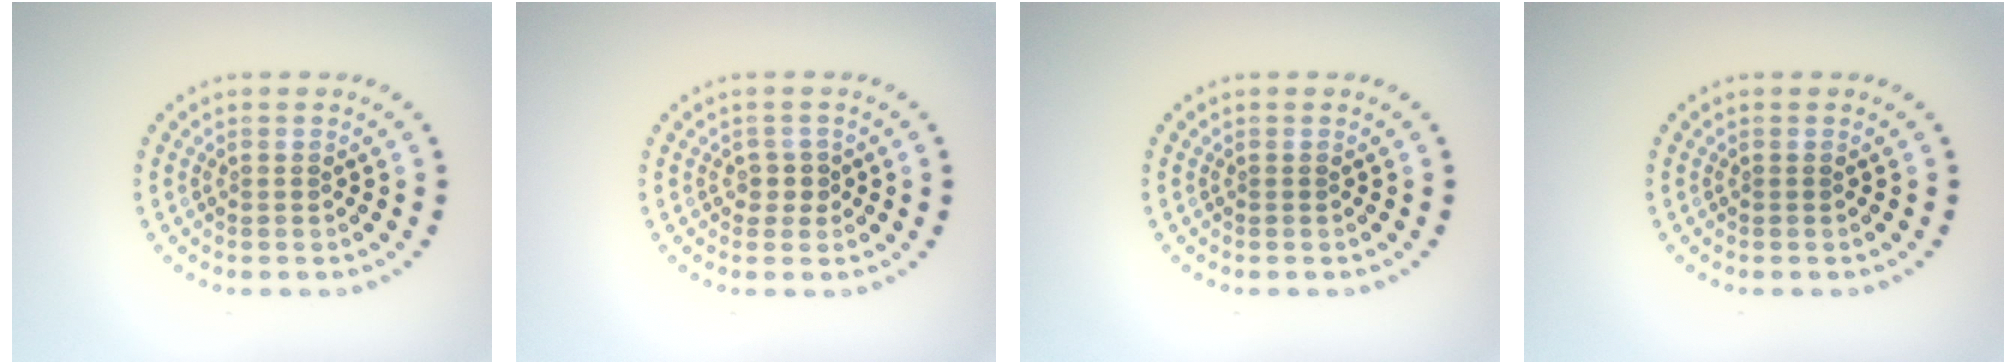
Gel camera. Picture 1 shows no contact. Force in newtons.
{"total": 1.4, "press": 1.1, "slide": 0.8}
{"total": 0.0}
{"total": 0.0}